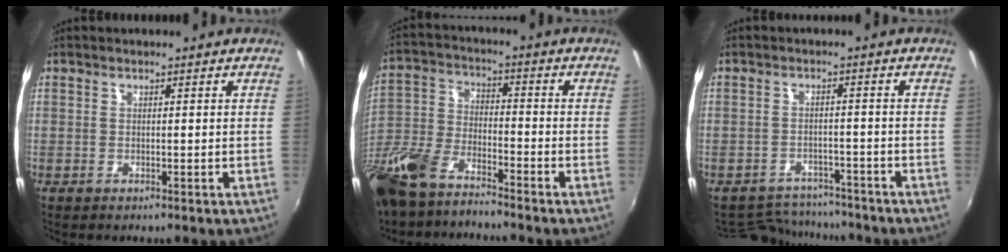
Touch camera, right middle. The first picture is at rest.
{"total": 15.3, "force": [-11.6, 5.5, 8.5], "torque": [-0.201, -0.017, -0.231]}
{"total": 9.7, "force": [-8.9, 3.5, 1.6], "torque": [-0.048, 0.015, -0.125]}